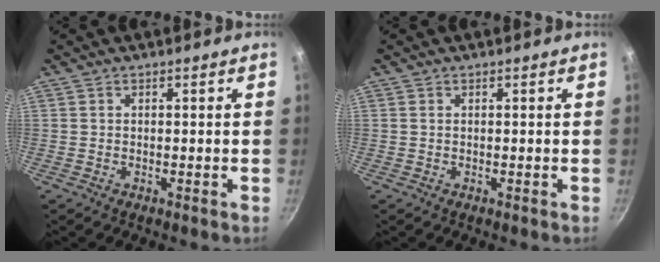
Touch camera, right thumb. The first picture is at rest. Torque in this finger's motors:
{"motor_torque": [-0.26, 0.15, -0.25, 0.11, 0.03]}